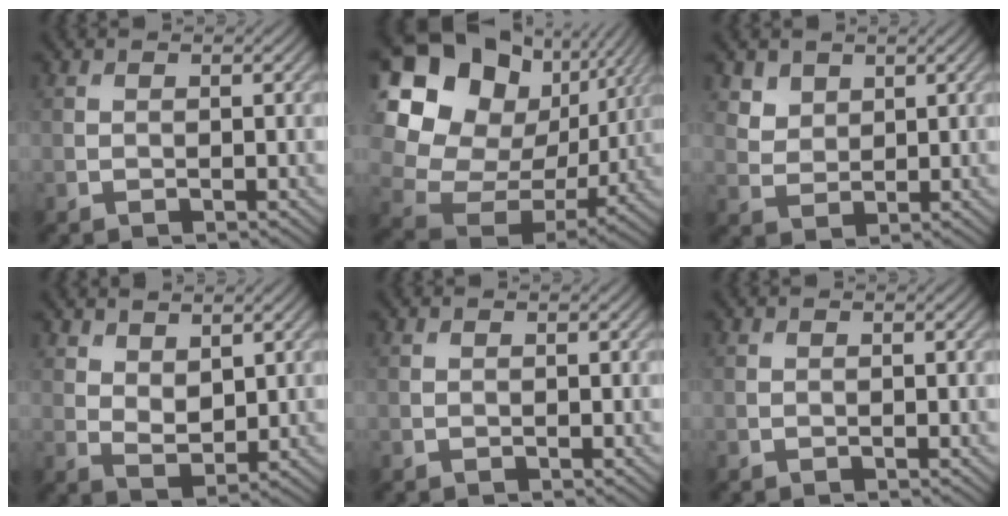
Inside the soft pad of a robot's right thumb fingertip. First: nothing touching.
{"total": 19.8, "force": [6.5, 15.5, 10.5], "torque": [-0.286, 0.033, 0.151]}
{"total": 3.3, "force": [2.3, 2.2, 0.8], "torque": [-0.032, -0.016, 0.057]}
{"total": 4.0, "force": [2.5, 2.2, 2.2], "torque": [-0.050, -0.009, 0.050]}
{"total": 0.0}
{"total": 0.0}